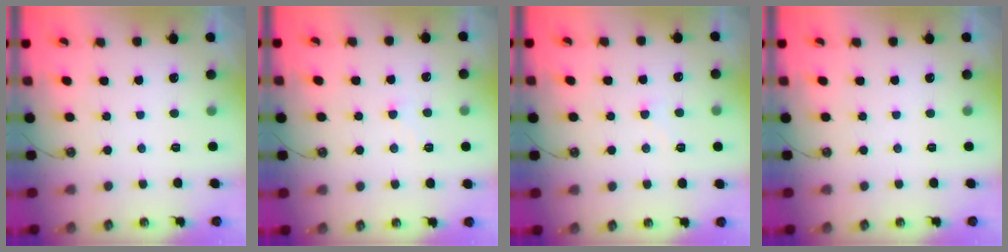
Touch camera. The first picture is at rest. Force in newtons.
{"total": 1.6, "press": 1.5, "slide": 0.5}
{"total": 1.6, "press": 1.5, "slide": 0.5}
{"total": 0.0}